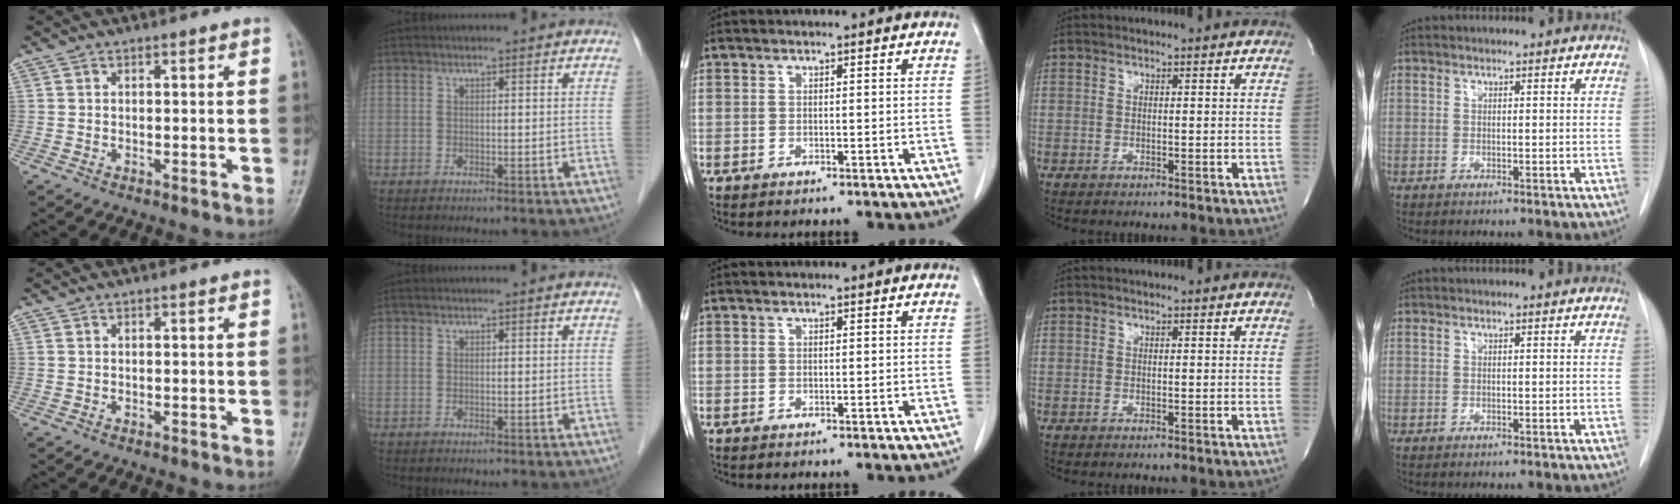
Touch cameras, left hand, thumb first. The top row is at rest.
{}